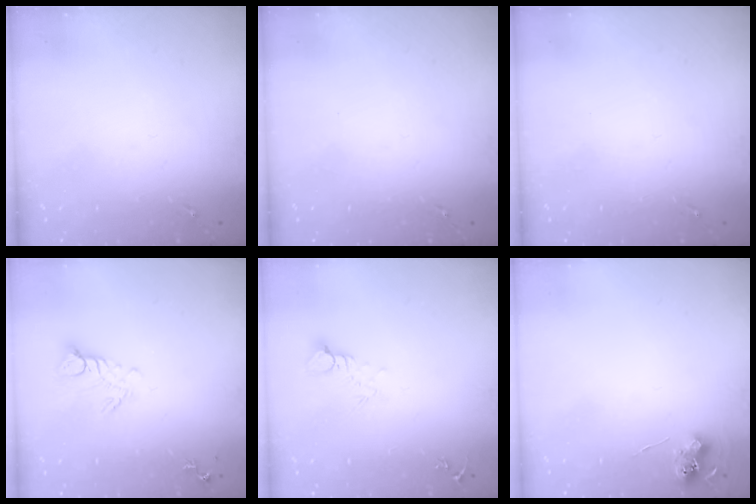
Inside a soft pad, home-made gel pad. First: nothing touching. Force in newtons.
{"total": 0.0}
{"total": 0.0}
{"total": 7.6, "press": 7.6, "slide": 0.7}
{"total": 5.5, "press": 5.5, "slide": 0.4}
{"total": 6.2, "press": 6.2, "slide": 0.5}